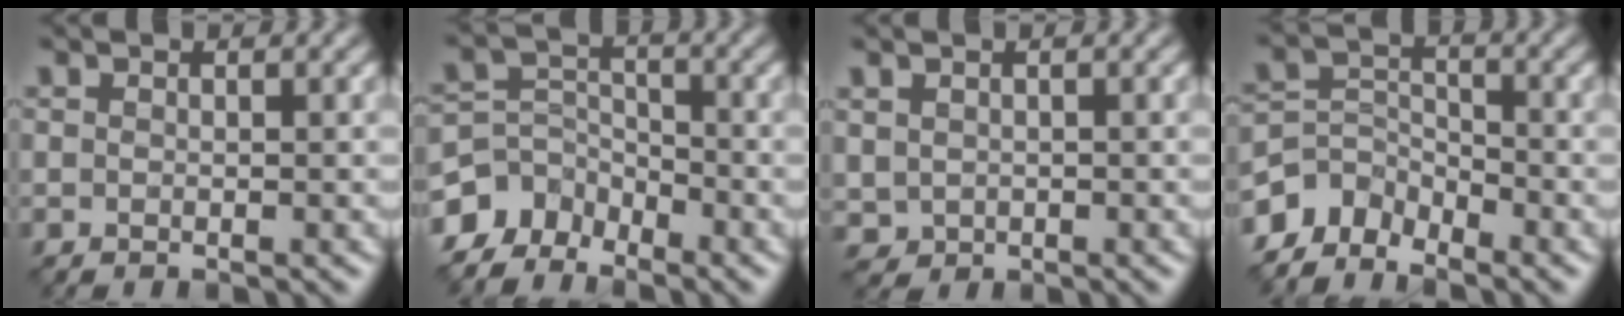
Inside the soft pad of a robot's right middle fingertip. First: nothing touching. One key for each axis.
{"total": 4.3, "fx": -3.5, "fy": 2.4, "fz": 0.6, "tx": -0.009, "ty": 0.002, "tz": -0.076}
{"total": 1.0, "fx": 0.4, "fy": 0.9, "fz": 0.0, "tx": -0.006, "ty": -0.004, "tz": 0.012}
{"total": 3.8, "fx": -3.4, "fy": 1.8, "fz": 0.4, "tx": -0.006, "ty": 0.000, "tz": -0.075}